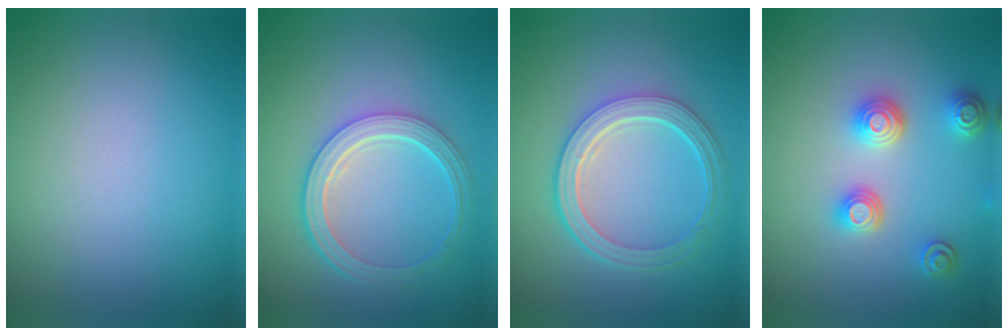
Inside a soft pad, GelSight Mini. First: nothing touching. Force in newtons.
{"total": 4.7, "press": 3.5, "slide": 3.2}
{"total": 5.2, "press": 3.8, "slide": 3.4}
{"total": 3.4, "press": 3.0, "slide": 1.4}